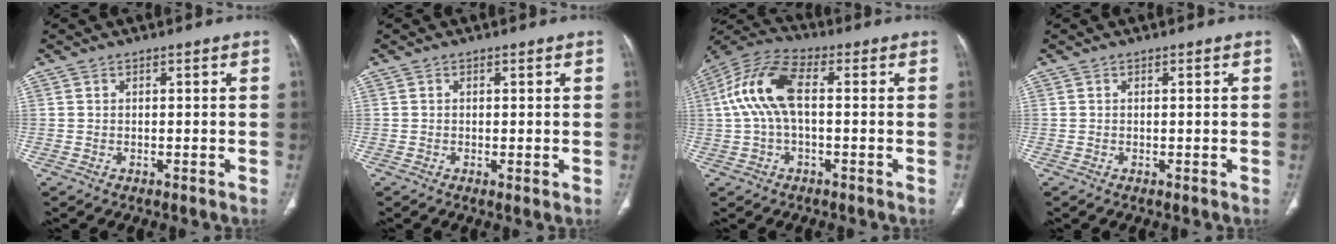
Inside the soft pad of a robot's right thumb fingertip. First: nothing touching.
{"total": 0.8, "force": [-0.1, 0.2, 0.8], "torque": [-0.017, -0.005, -0.002]}
{"total": 12.0, "force": [0.8, 5.8, 10.5], "torque": [-0.230, 0.036, 0.008]}
{"total": 0.0}